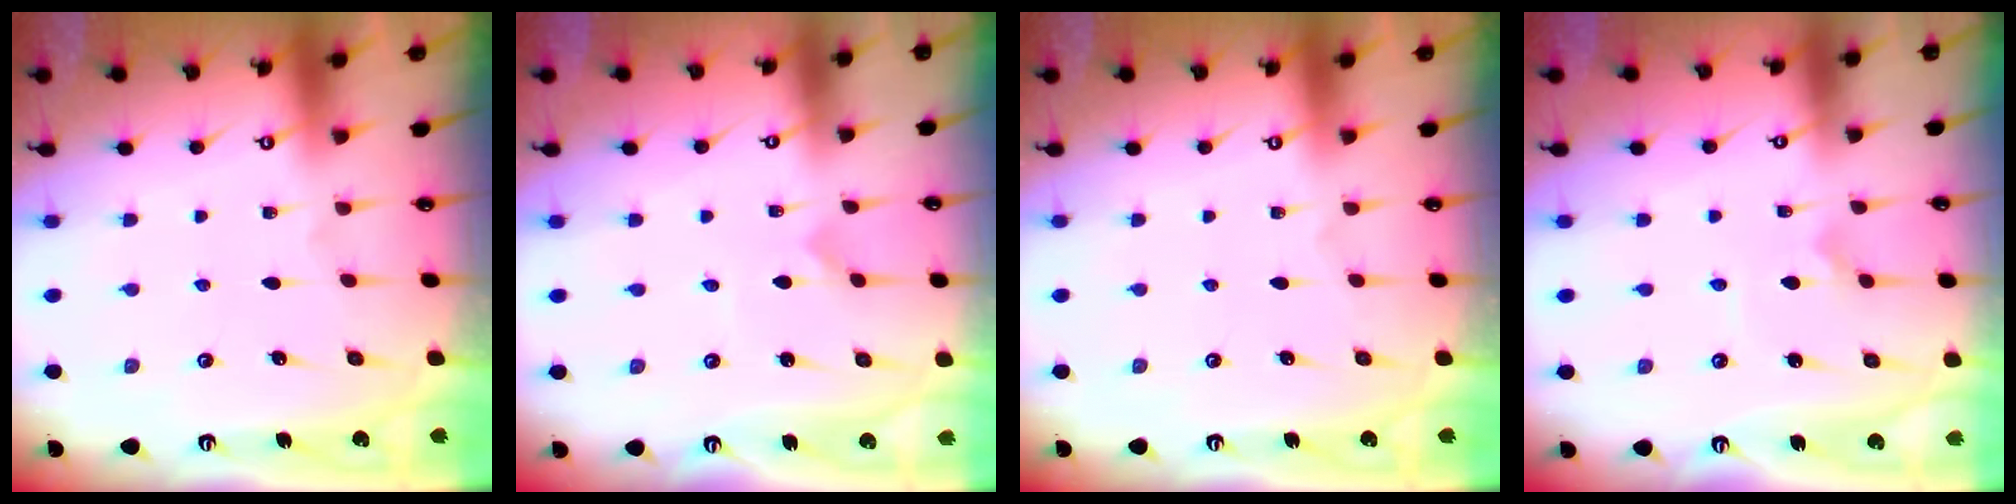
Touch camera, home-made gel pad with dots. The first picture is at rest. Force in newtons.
{"total": 0.0}
{"total": 0.0}
{"total": 3.7, "press": 3.6, "slide": 0.7}